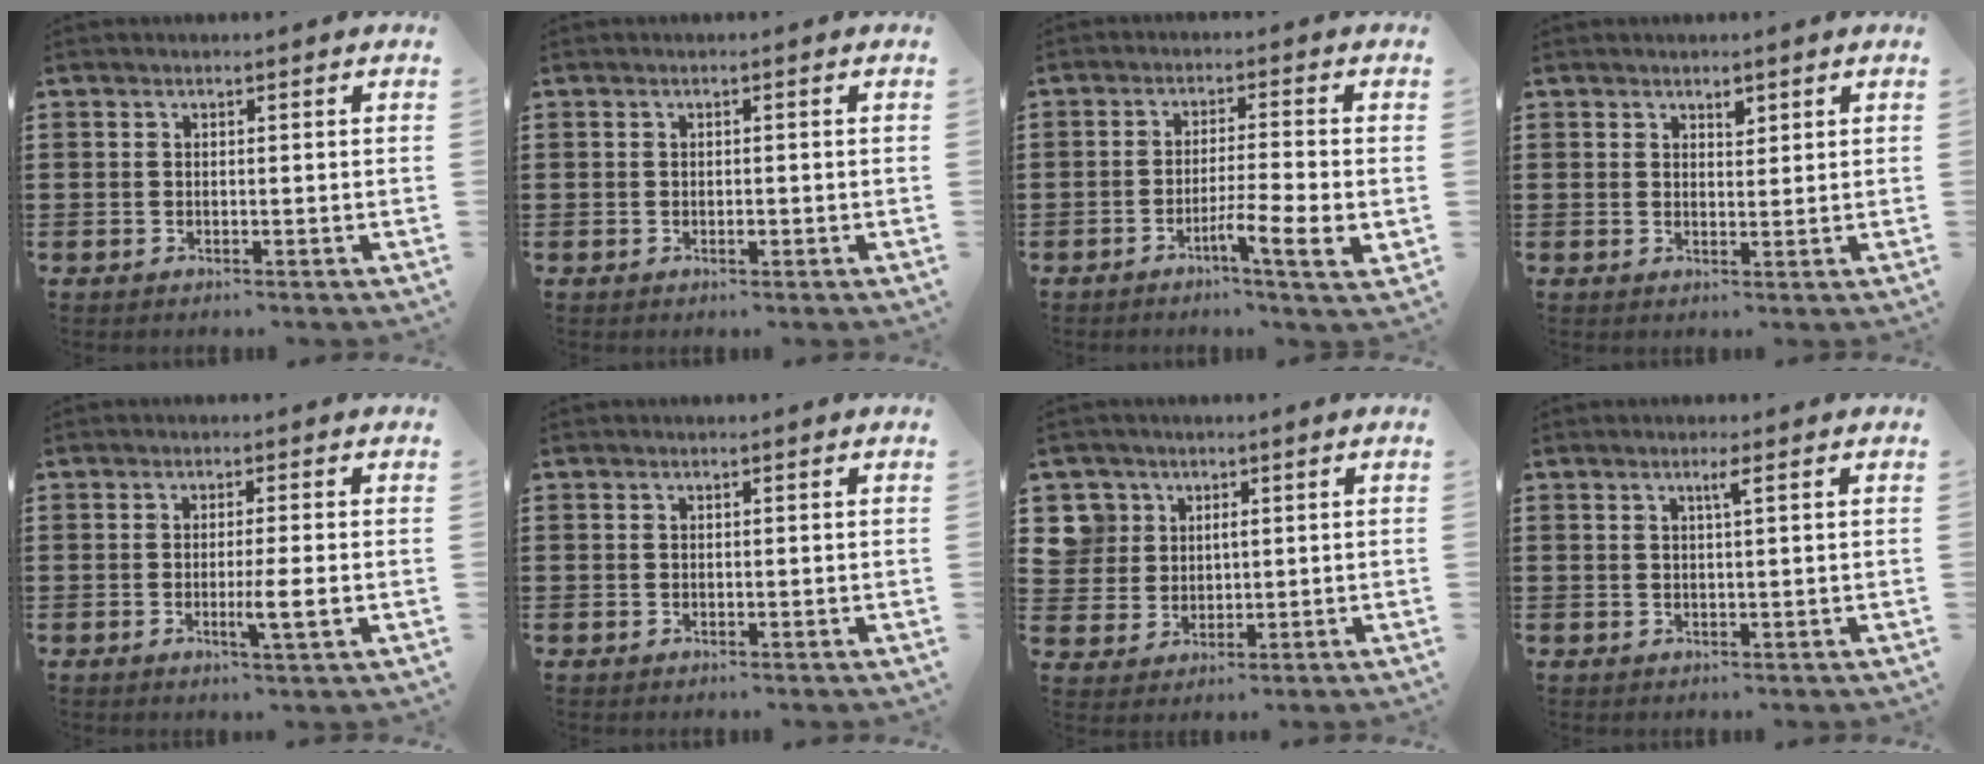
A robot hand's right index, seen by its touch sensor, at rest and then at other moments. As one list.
[{"total": 0.9, "force": [-0.3, 0.3, 0.7], "torque": [-0.014, -0.004, -0.005]}, {"total": 6.5, "force": [-2.8, 0.3, 5.8], "torque": [-0.092, -0.006, -0.046]}, {"total": 1.8, "force": [1.4, 0.8, 0.8], "torque": [-0.009, -0.001, 0.023]}, {"total": 3.8, "force": [-1.0, -0.2, 3.7], "torque": [-0.060, -0.010, -0.019]}, {"total": 0.0}, {"total": 5.2, "force": [2.1, 4.7, 0.5], "torque": [-0.038, 0.016, 0.041]}, {"total": 1.5, "force": [0.6, -0.2, 1.4], "torque": [-0.026, -0.001, 0.008]}]